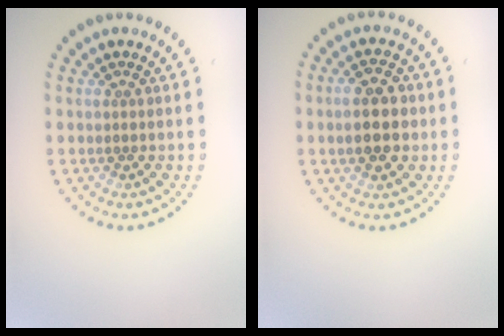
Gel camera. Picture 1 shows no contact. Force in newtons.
{"total": 4.6, "press": 4.6, "slide": 0.2}